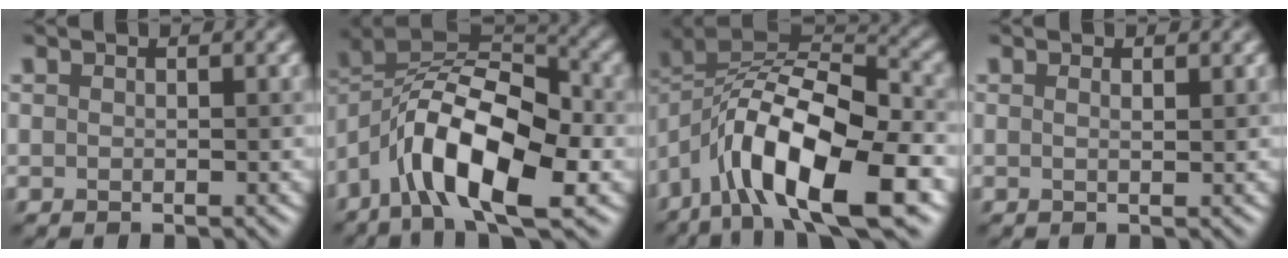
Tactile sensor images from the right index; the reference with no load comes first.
{"total": 12.0, "force": [-4.9, 4.6, 9.9], "torque": [-0.166, 0.012, -0.099]}
{"total": 13.1, "force": [-5.9, 4.4, 10.8], "torque": [-0.181, 0.006, -0.109]}
{"total": 0.5, "force": [0.3, 0.0, 0.4], "torque": [-0.009, 0.000, 0.005]}